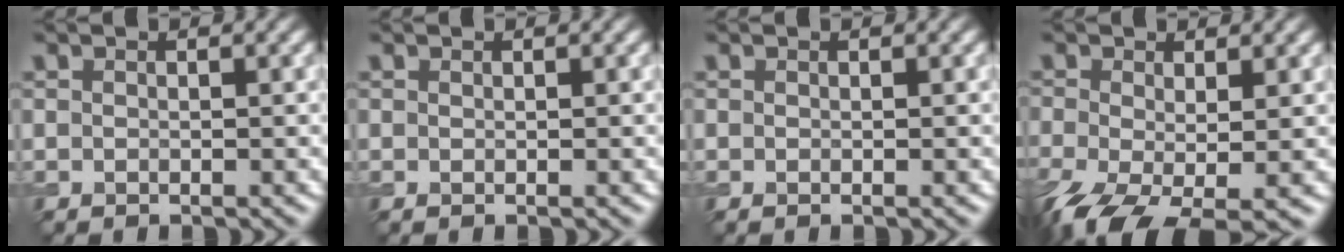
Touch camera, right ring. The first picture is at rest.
{"total": 0.0}
{"total": 0.0}
{"total": 7.8, "force": [-3.0, 3.7, 6.1], "torque": [-0.133, -0.032, -0.050]}